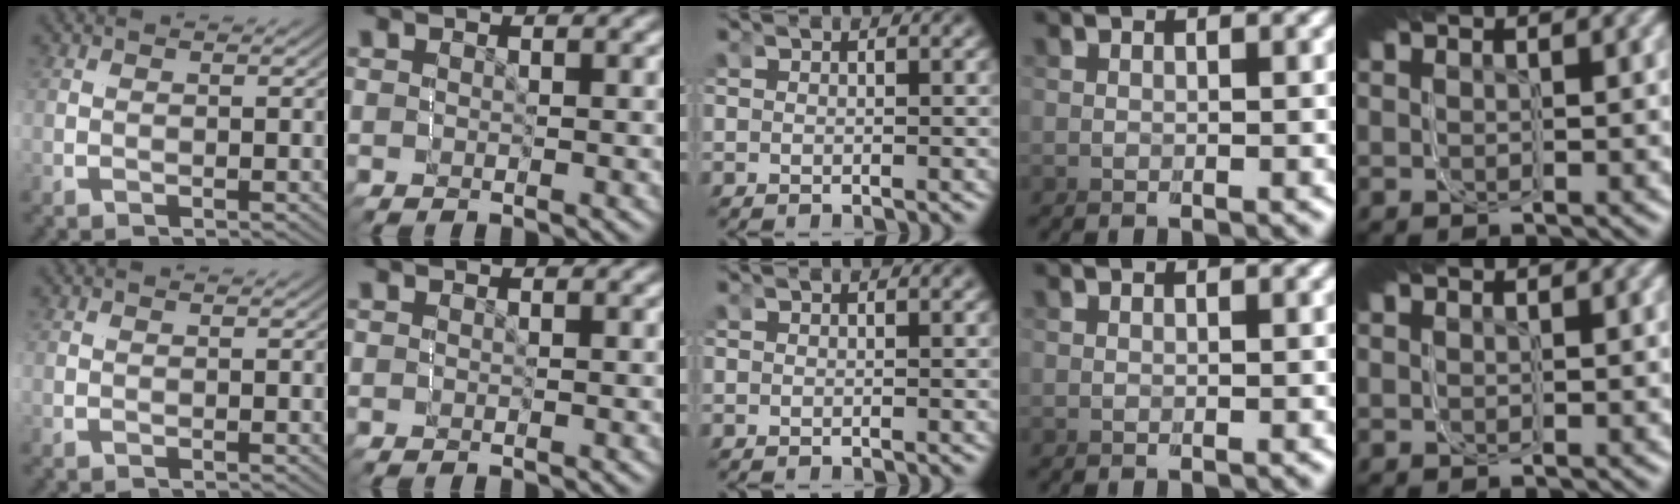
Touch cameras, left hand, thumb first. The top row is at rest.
{}